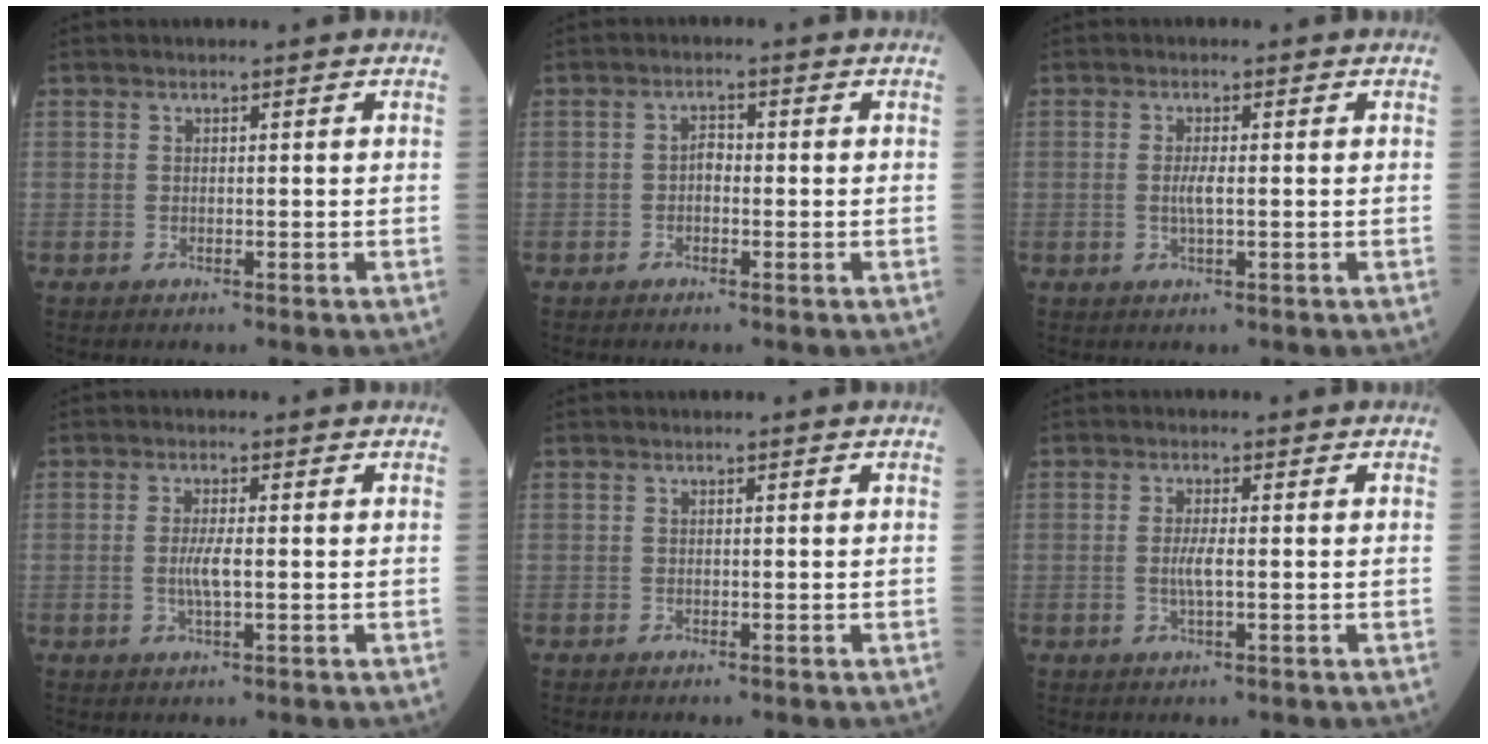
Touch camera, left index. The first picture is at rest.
{"total": 1.7, "force": [-0.3, 0.9, 1.3], "torque": [-0.017, 0.006, -0.009]}
{"total": 2.0, "force": [-0.1, 0.2, 2.0], "torque": [-0.046, -0.002, -0.001]}
{"total": 2.9, "force": [-0.2, 0.3, 2.9], "torque": [-0.063, -0.004, -0.005]}
{"total": 0.0}
{"total": 2.5, "force": [-0.2, 0.3, 2.5], "torque": [-0.056, -0.003, -0.005]}